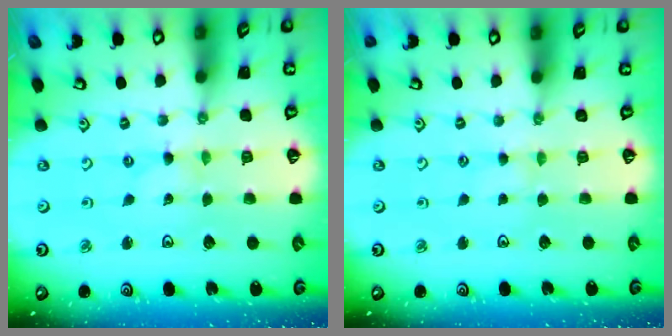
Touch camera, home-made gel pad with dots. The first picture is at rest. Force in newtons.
{"total": 1.3, "press": 1.3, "slide": 0.4}